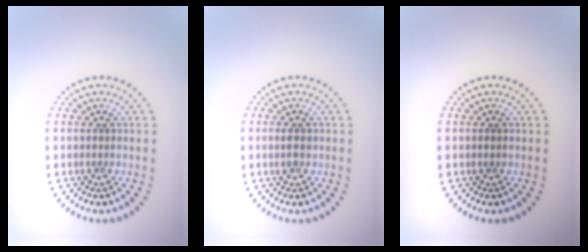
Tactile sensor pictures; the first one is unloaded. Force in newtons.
{"total": 1.2, "press": 1.2, "slide": 0.2}
{"total": 0.5, "press": 0.5, "slide": 0.0}